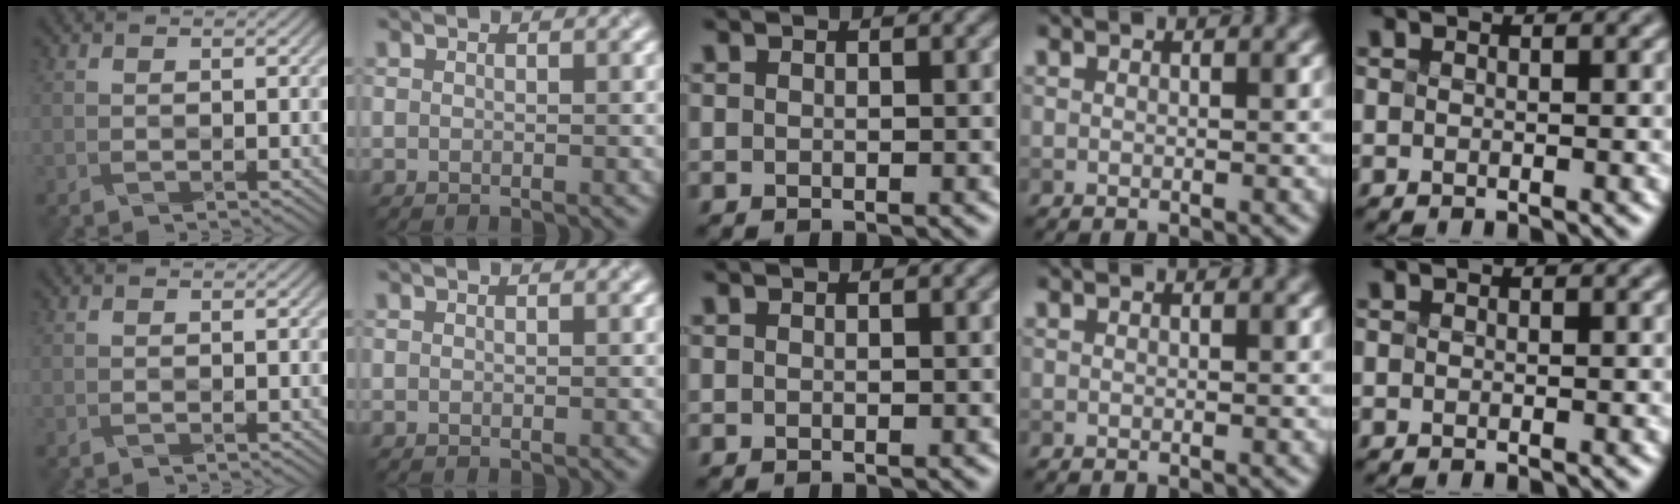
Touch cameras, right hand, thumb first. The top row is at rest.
{}